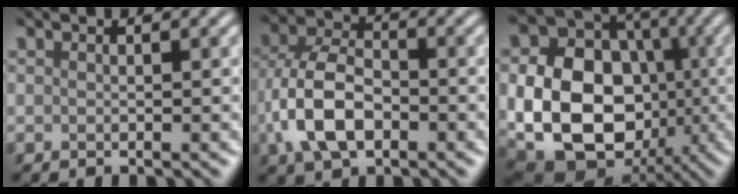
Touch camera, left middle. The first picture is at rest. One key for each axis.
{"total": 7.4, "fx": -2.2, "fy": 4.4, "fz": 5.5, "tx": -0.123, "ty": 0.005, "tz": -0.051}
{"total": 14.6, "fx": -2.3, "fy": 11.1, "fz": 9.2, "tx": -0.152, "ty": -0.018, "tz": -0.044}